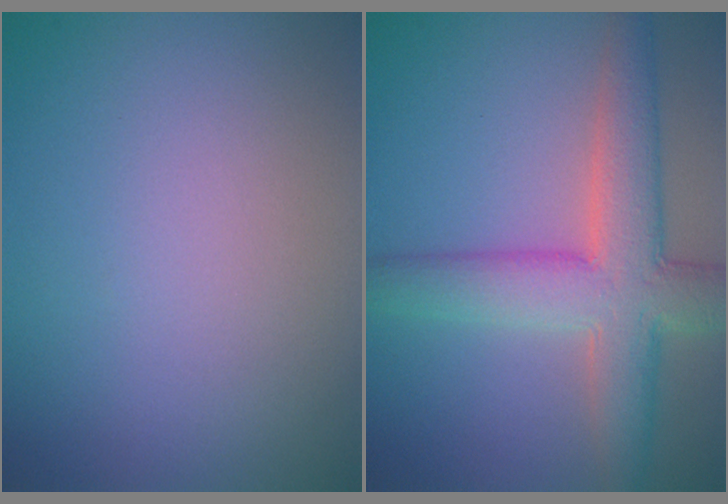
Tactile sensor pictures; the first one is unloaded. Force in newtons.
{"total": 7.1, "press": 7.1, "slide": 0.3}